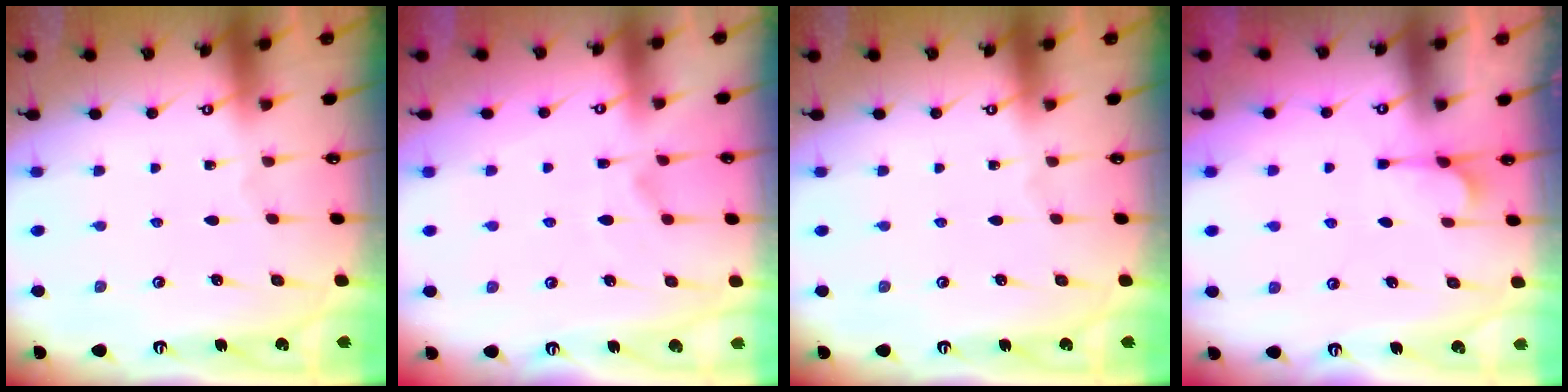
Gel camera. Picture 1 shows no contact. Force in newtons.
{"total": 1.4, "press": 0.5, "slide": 1.3}
{"total": 0.0}
{"total": 2.5, "press": 2.1, "slide": 1.2}